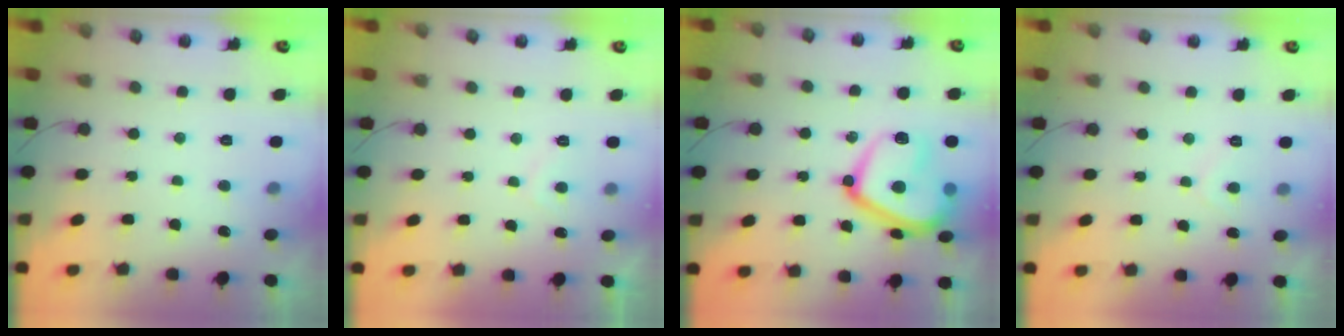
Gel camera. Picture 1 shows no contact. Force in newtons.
{"total": 1.7, "press": 1.5, "slide": 0.7}
{"total": 19.4, "press": 19.3, "slide": 1.7}
{"total": 2.0, "press": 1.9, "slide": 0.6}